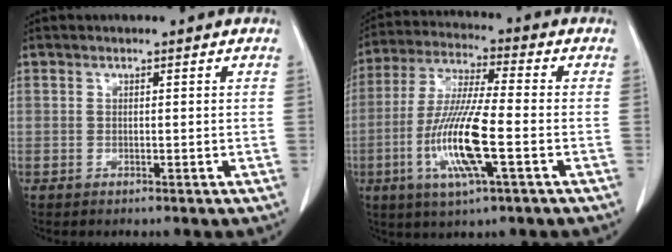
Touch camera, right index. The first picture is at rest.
{"total": 13.1, "force": [-3.7, 1.0, 12.5], "torque": [-0.257, -0.014, -0.072]}